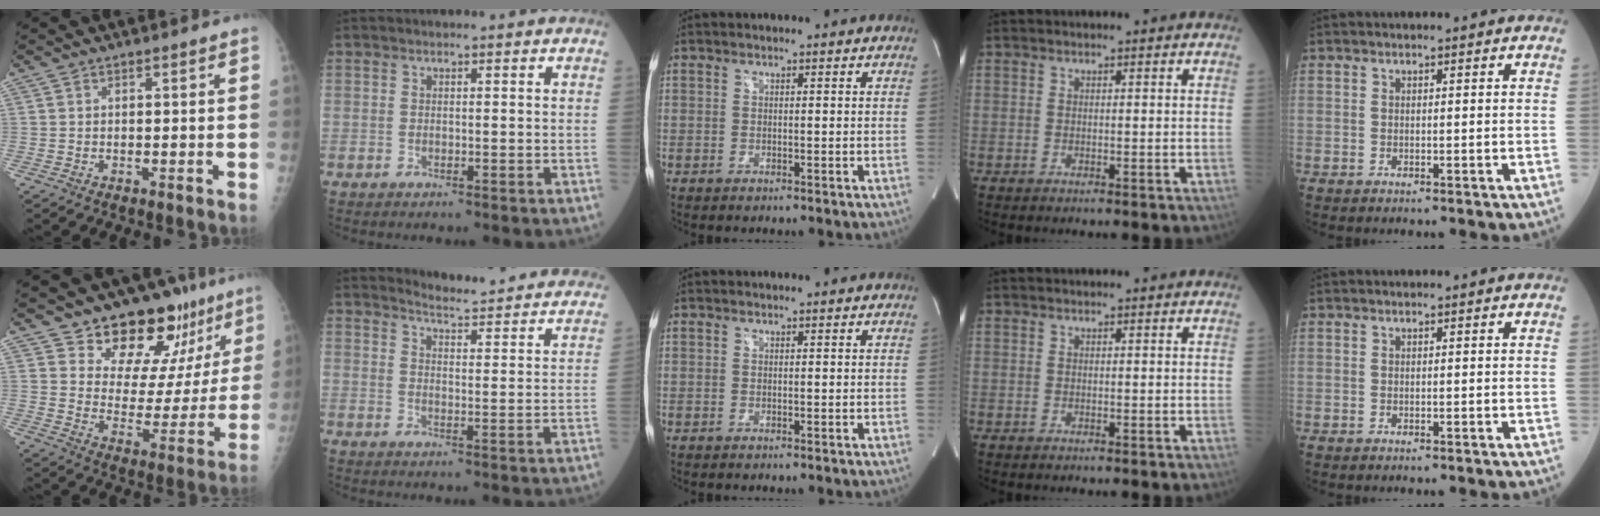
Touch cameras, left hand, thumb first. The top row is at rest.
{"thumb": {"total": 18.0, "force": [12.4, 9.6, 8.8], "torque": [-0.060, -0.074, 0.178]}, "index": {"total": 16.9, "force": [16.4, 2.6, 3.4], "torque": [-0.028, -0.060, 0.177]}}